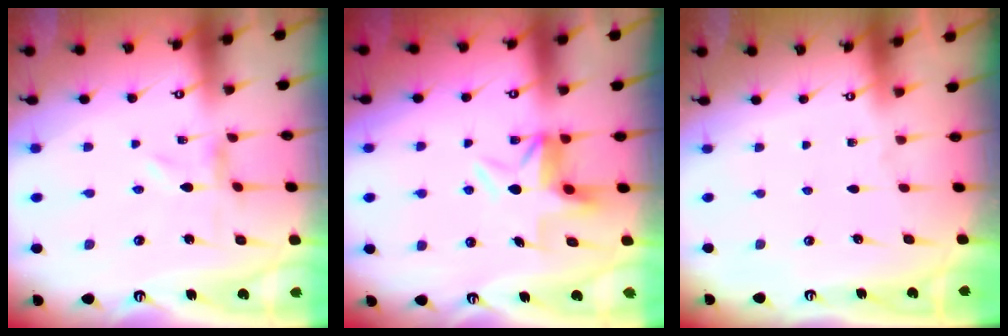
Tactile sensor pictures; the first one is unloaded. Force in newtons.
{"total": 6.7, "press": 6.5, "slide": 1.8}
{"total": 0.0}